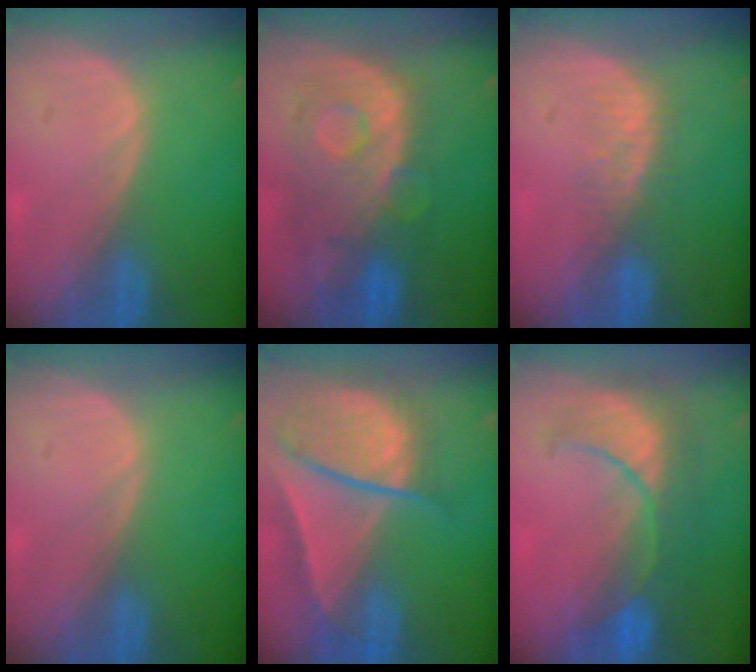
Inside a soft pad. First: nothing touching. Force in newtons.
{"total": 10.7, "press": 9.5, "slide": 4.8}
{"total": 3.9, "press": 3.5, "slide": 1.8}
{"total": 0.0}
{"total": 10.1, "press": 8.3, "slide": 5.7}
{"total": 8.7, "press": 8.4, "slide": 2.1}